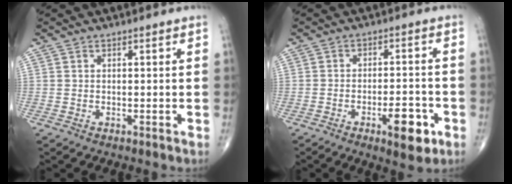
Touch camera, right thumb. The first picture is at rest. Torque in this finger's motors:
{"motor_torque": [1.65, 1.37, 0.89, -0.44, 0.05]}